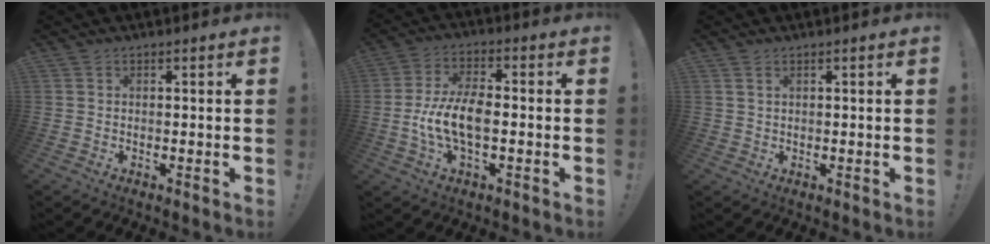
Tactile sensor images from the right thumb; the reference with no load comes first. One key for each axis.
{"total": 10.9, "fx": -1.9, "fy": 4.8, "fz": 9.6, "tx": -0.200, "ty": 0.003, "tz": -0.033}
{"total": 1.6, "fx": 0.9, "fy": 0.9, "fz": 0.9, "tx": -0.019, "ty": 0.001, "tz": 0.017}